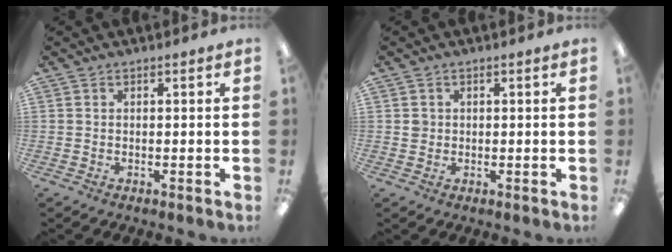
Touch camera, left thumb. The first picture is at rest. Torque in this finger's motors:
{"motor_torque": [-0.19, -0.19, -0.17, 0.09, 0.00]}